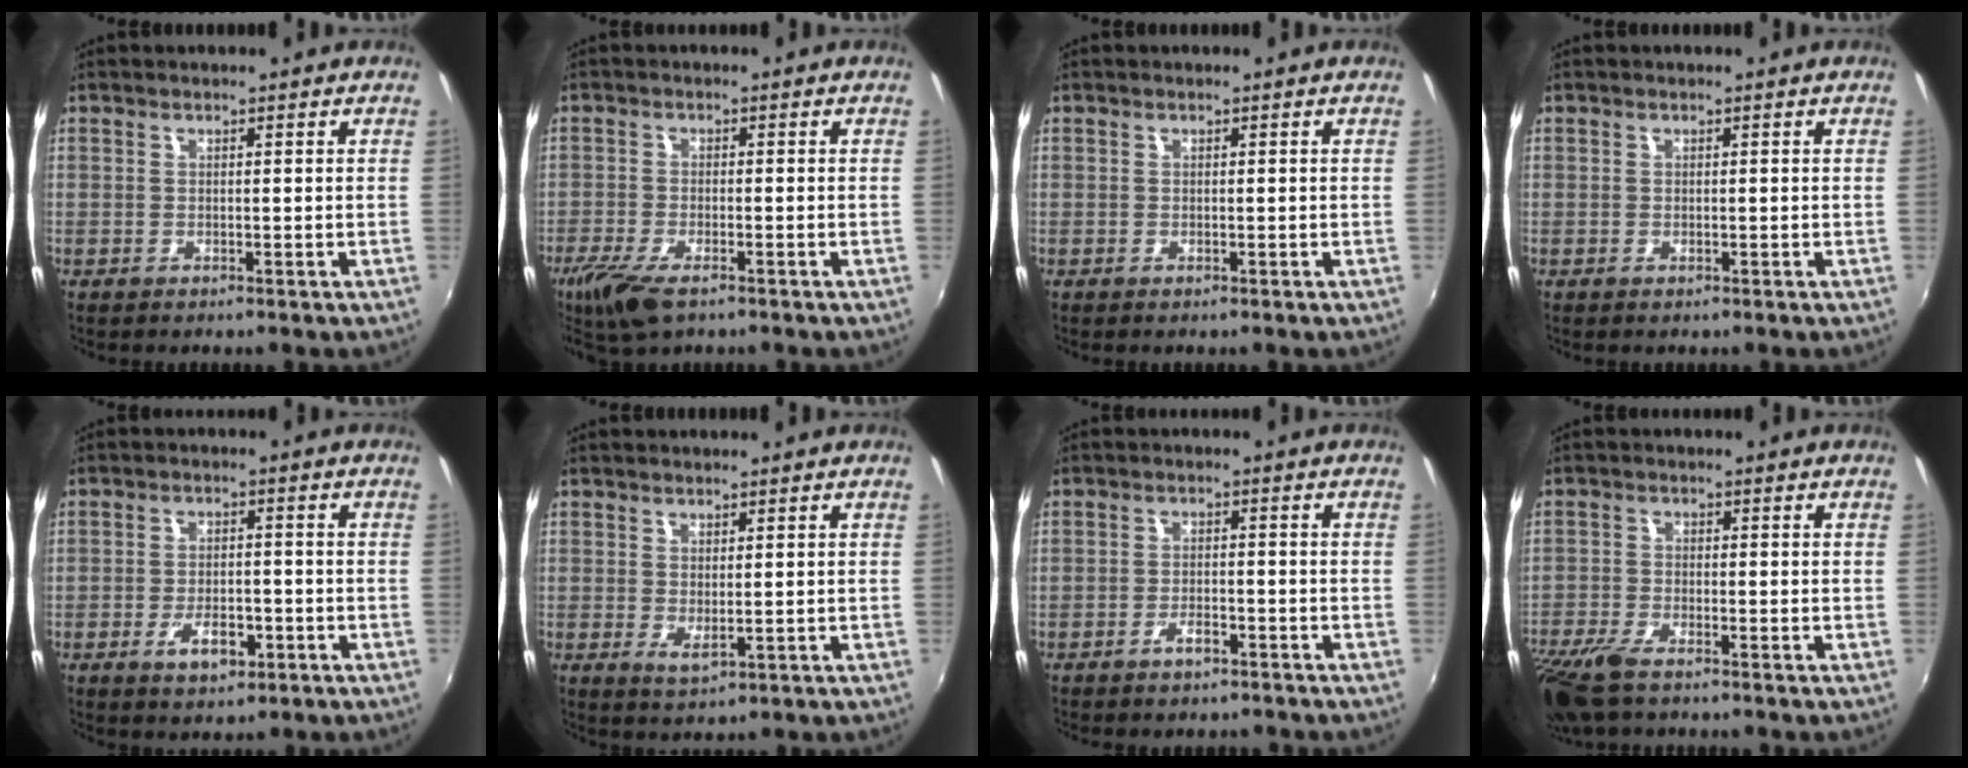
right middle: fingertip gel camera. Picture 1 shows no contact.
{"total": 7.8, "force": [-5.2, 2.6, 5.2], "torque": [-0.129, -0.030, -0.099]}
{"total": 0.0}
{"total": 0.0}
{"total": 5.5, "force": [-2.7, 2.8, 3.9], "torque": [-0.082, -0.004, -0.040]}
{"total": 2.3, "force": [0.1, 1.0, 2.1], "torque": [-0.034, -0.007, 0.004]}
{"total": 3.0, "force": [-2.4, 1.1, 1.4], "torque": [-0.037, 0.001, -0.039]}
{"total": 10.0, "force": [-7.3, 3.0, 6.1], "torque": [-0.154, -0.041, -0.142]}